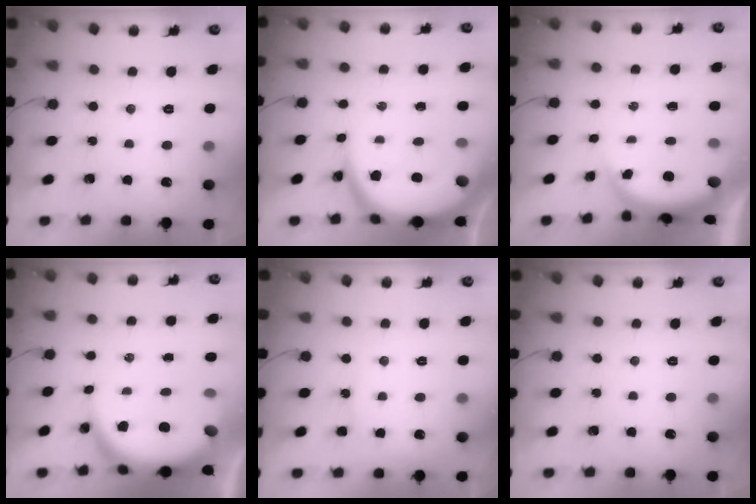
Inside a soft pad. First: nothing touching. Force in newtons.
{"total": 11.1, "press": 11.1, "slide": 0.8}
{"total": 4.6, "press": 4.5, "slide": 1.0}
{"total": 11.1, "press": 11.0, "slide": 1.1}
{"total": 4.4, "press": 4.4, "slide": 0.4}
{"total": 0.0}